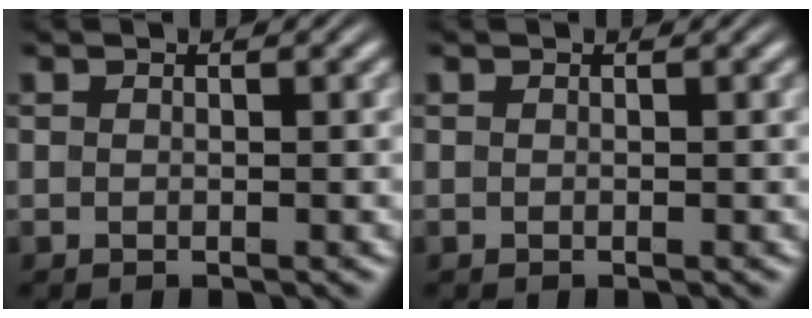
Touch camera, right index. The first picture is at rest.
{"total": 0.0}